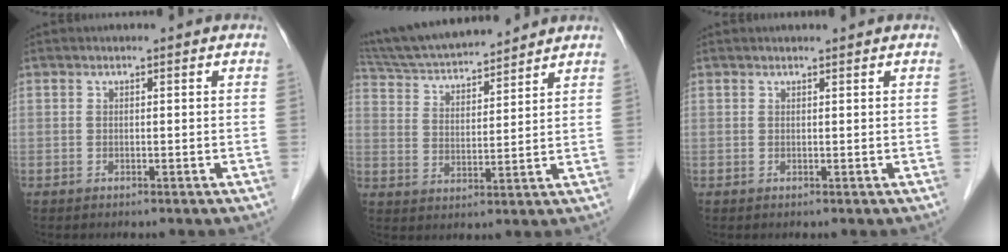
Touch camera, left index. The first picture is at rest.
{"total": 15.9, "force": [14.6, 2.2, 5.9], "torque": [-0.108, 0.028, 0.251]}
{"total": 1.1, "force": [1.1, 0.0, 0.3], "torque": [-0.006, 0.009, 0.020]}